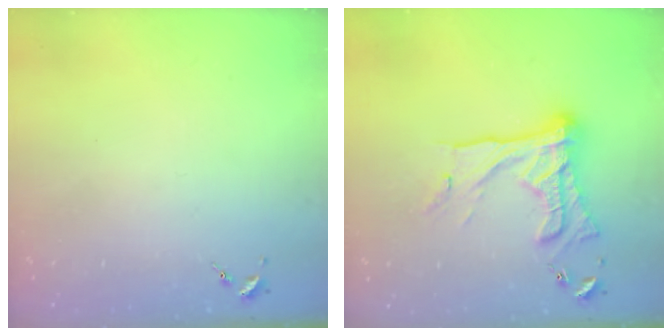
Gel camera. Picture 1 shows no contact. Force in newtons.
{"total": 21.5, "press": 21.4, "slide": 1.8}